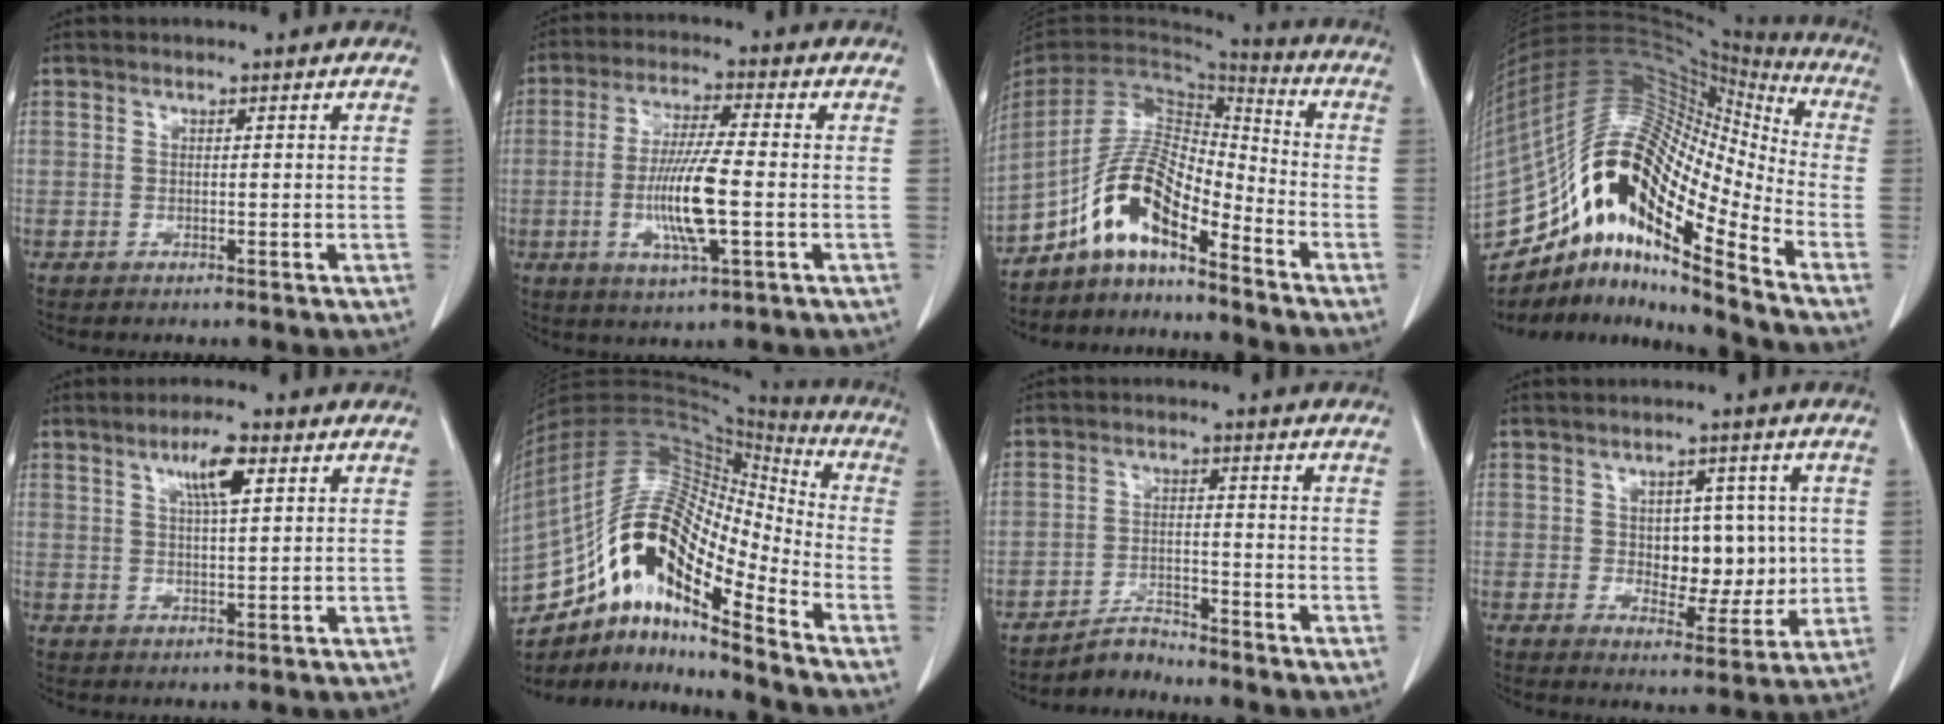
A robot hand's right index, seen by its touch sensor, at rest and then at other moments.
{"total": 10.3, "force": [-1.9, 1.0, 10.1], "torque": [-0.196, -0.010, -0.038]}
{"total": 10.8, "force": [-7.2, 3.2, 7.3], "torque": [-0.149, 0.026, -0.134]}
{"total": 24.2, "force": [-14.7, 5.9, 18.3], "torque": [-0.359, 0.034, -0.262]}
{"total": 5.4, "force": [2.5, 0.8, 4.7], "torque": [-0.085, 0.003, 0.042]}
{"total": 20.2, "force": [-11.9, 5.5, 15.4], "torque": [-0.305, 0.034, -0.205]}
{"total": 3.4, "force": [-3.4, 0.5, -0.4], "torque": [0.010, -0.007, -0.061]}
{"total": 8.7, "force": [0.7, 5.4, 6.8], "torque": [-0.085, 0.010, 0.024]}